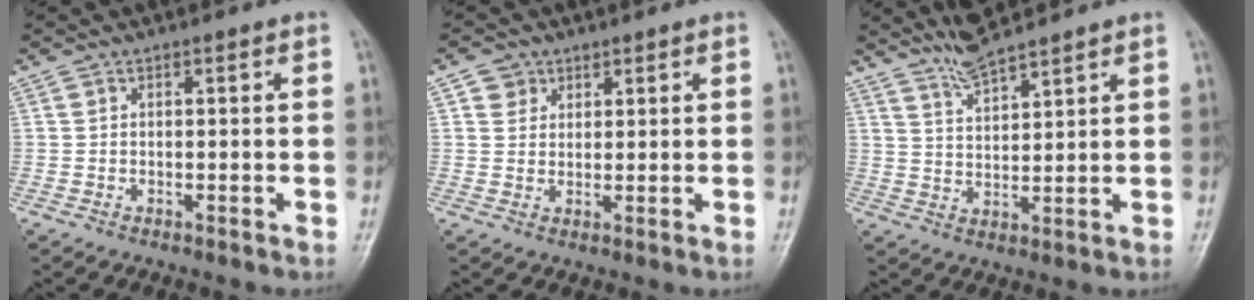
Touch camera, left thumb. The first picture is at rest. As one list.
[{"total": 3.2, "force": [1.7, 2.7, 0.4], "torque": [0.014, -0.009, 0.026]}, {"total": 5.6, "force": [5.2, 0.1, 1.8], "torque": [-0.037, -0.031, 0.109]}]